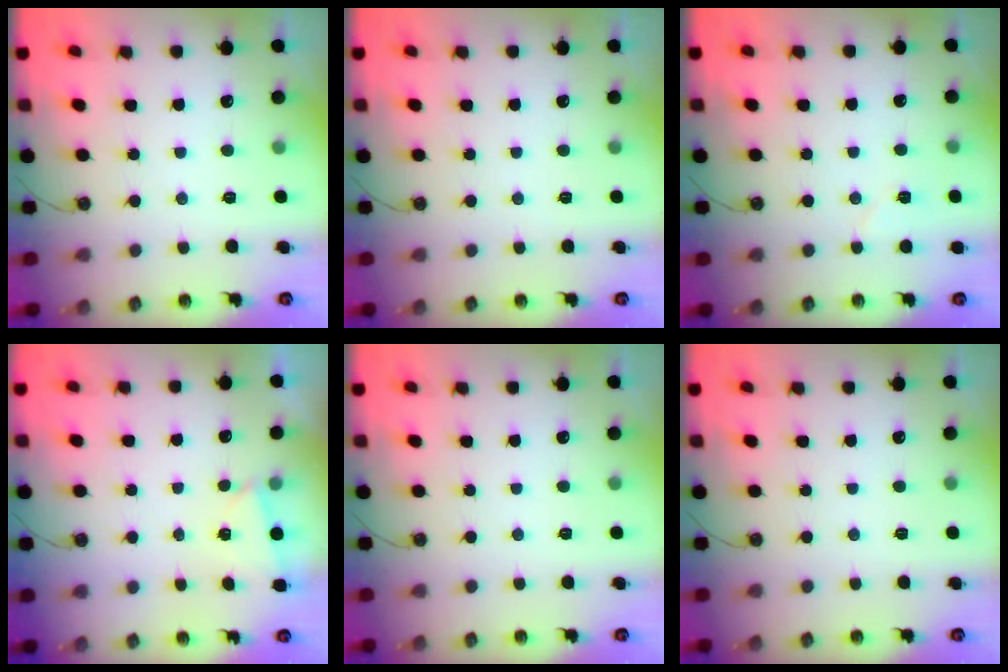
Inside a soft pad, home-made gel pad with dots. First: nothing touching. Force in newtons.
{"total": 0.0}
{"total": 4.7, "press": 4.7, "slide": 0.3}
{"total": 0.6, "press": 0.0, "slide": 0.6}
{"total": 0.0}
{"total": 0.0}